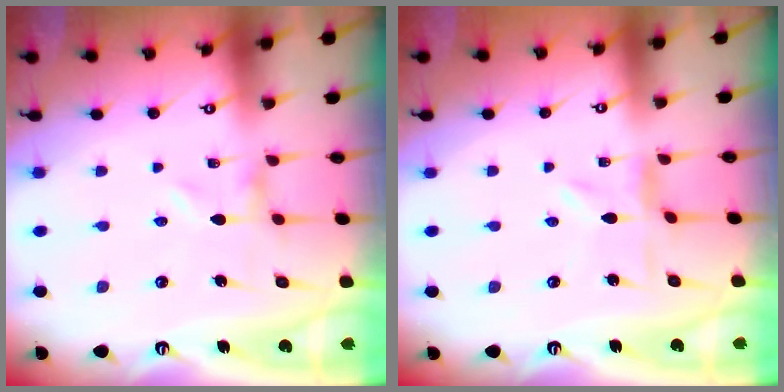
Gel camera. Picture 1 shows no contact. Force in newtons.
{"total": 1.1, "press": 1.1, "slide": 0.2}